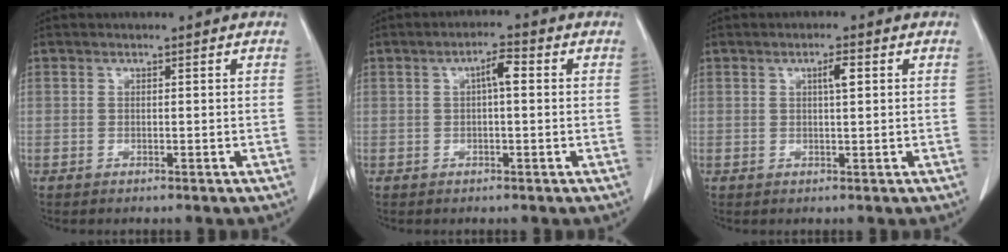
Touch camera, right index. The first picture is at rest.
{"total": 3.2, "force": [0.5, 0.7, 3.1], "torque": [-0.051, 0.008, 0.007]}
{"total": 2.3, "force": [0.8, 0.3, 2.1], "torque": [-0.037, 0.001, 0.012]}